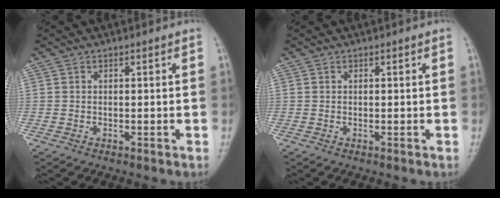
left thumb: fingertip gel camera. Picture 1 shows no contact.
{"total": 0.0}